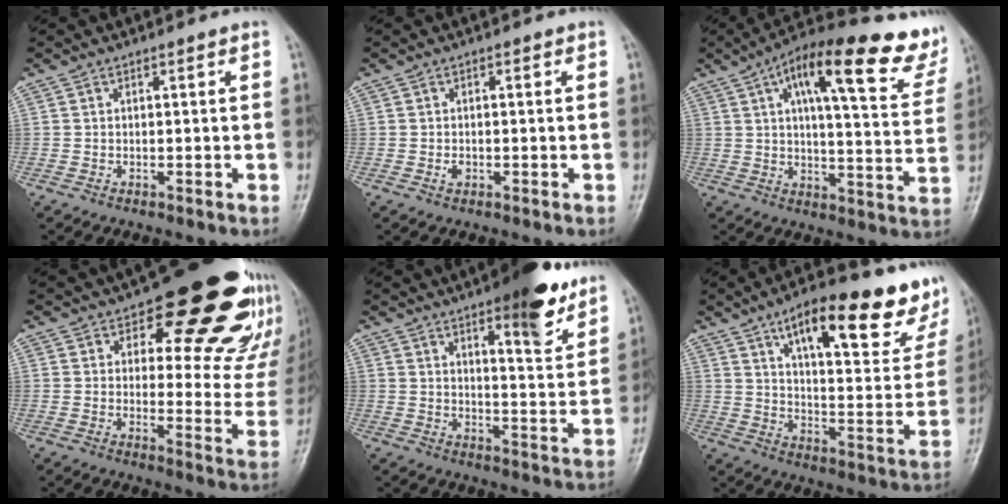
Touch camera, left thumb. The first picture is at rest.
{"total": 1.3, "force": [-0.3, 1.0, 0.8], "torque": [-0.007, 0.001, -0.007]}
{"total": 23.8, "force": [13.6, 7.1, 18.2], "torque": [-0.229, -0.016, 0.176]}
{"total": 20.9, "force": [13.8, 9.3, 12.7], "torque": [-0.100, -0.080, 0.164]}
{"total": 12.6, "force": [8.1, 3.6, 9.0], "torque": [-0.094, -0.048, 0.112]}
{"total": 24.6, "force": [14.9, 7.9, 17.8], "torque": [-0.203, -0.047, 0.215]}